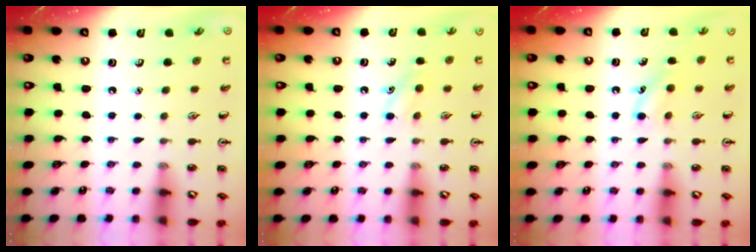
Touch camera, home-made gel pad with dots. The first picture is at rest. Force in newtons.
{"total": 6.8, "press": 6.5, "slide": 1.9}
{"total": 5.8, "press": 5.6, "slide": 1.6}